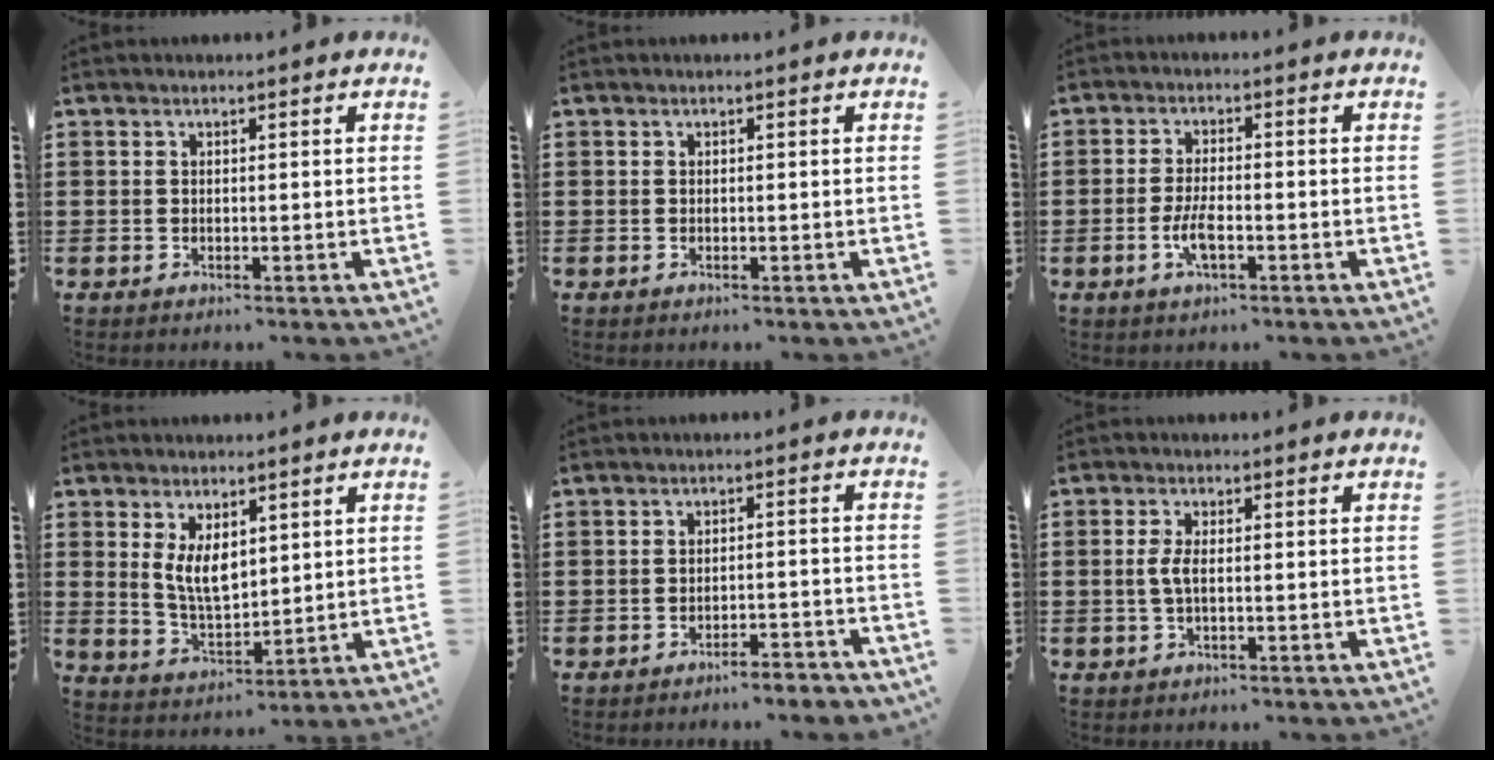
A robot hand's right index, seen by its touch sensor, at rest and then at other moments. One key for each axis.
{"total": 0.0}
{"total": 4.1, "fx": -1.4, "fy": 1.3, "fz": 3.6, "tx": -0.082, "ty": -0.004, "tz": -0.031}
{"total": 5.9, "fx": 2.3, "fy": 3.1, "fz": 4.5, "tx": -0.088, "ty": 0.000, "tz": 0.040}
{"total": 2.7, "fx": -2.7, "fy": 0.1, "fz": 0.5, "tx": -0.012, "ty": 0.001, "tz": -0.055}
{"total": 2.8, "fx": -0.2, "fy": 0.8, "fz": 2.7, "tx": -0.064, "ty": -0.004, "tz": -0.010}